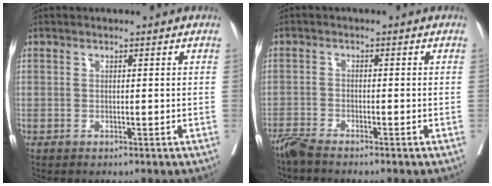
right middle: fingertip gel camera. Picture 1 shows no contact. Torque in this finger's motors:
{"motor_torque": [0.32, -0.31, 0.48, 0.11]}